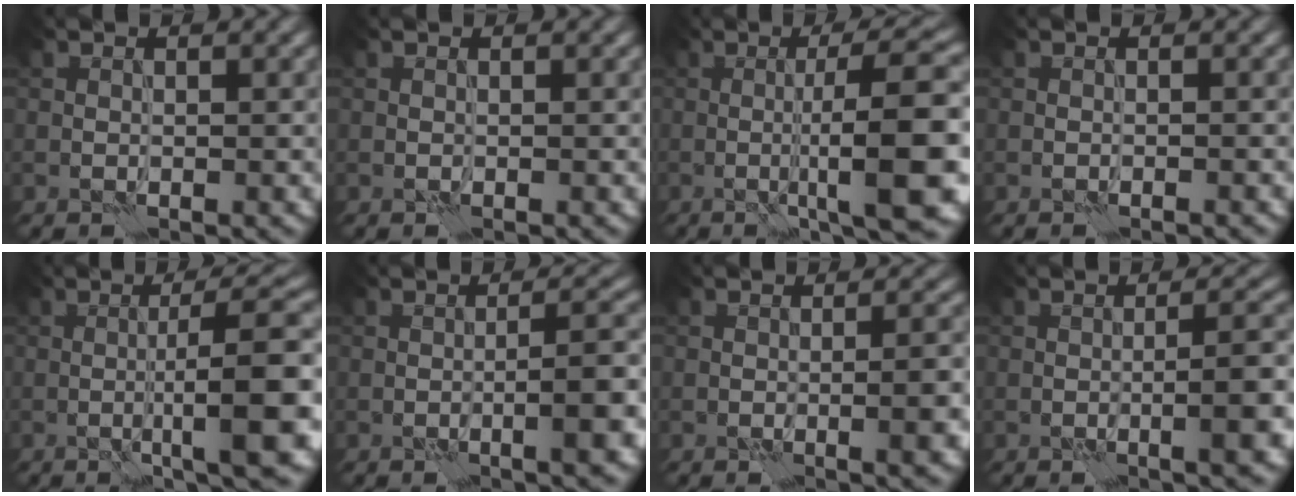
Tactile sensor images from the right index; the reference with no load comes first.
{"total": 0.0}
{"total": 10.6, "force": [-1.4, 2.0, 10.4], "torque": [-0.123, 0.008, -0.021]}
{"total": 0.5, "force": [-0.5, 0.1, 0.2], "torque": [0.001, -0.001, -0.013]}
{"total": 9.2, "force": [-1.2, 1.6, 8.9], "torque": [-0.110, 0.015, -0.021]}
{"total": 5.0, "force": [-1.3, 1.0, 4.7], "torque": [-0.060, 0.011, -0.023]}
{"total": 4.1, "force": [-0.8, 1.3, 3.8], "torque": [-0.043, 0.002, -0.010]}
{"total": 5.0, "force": [-1.0, 1.1, 4.7], "torque": [-0.058, 0.010, -0.018]}